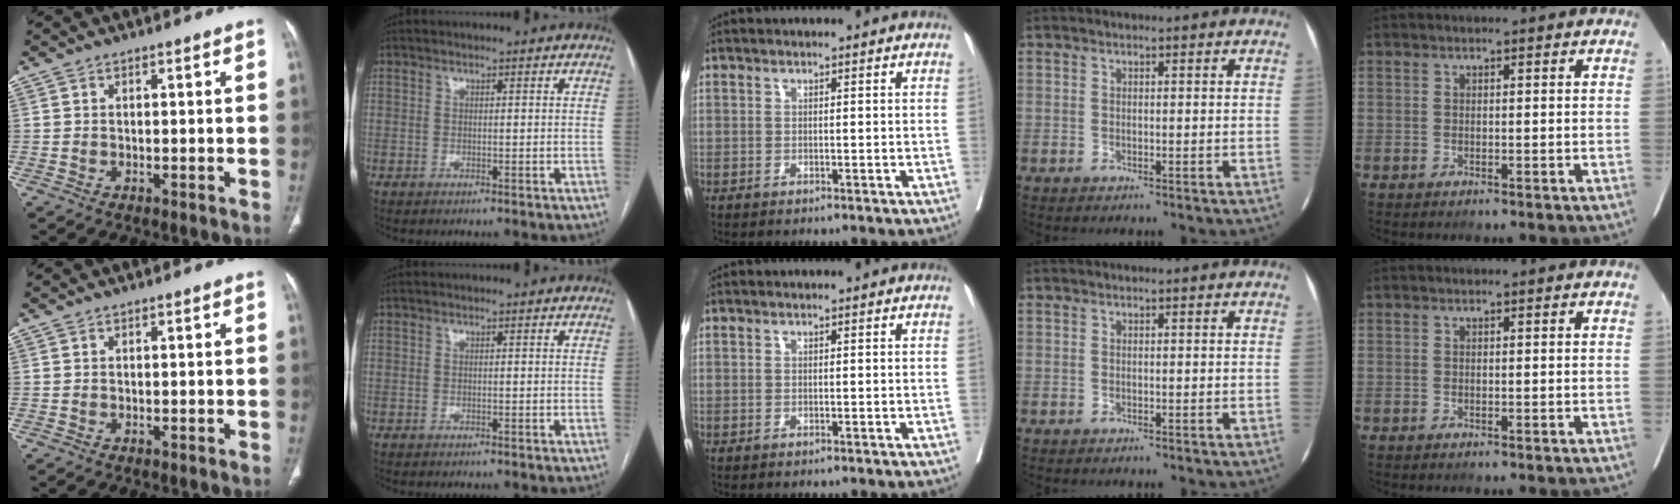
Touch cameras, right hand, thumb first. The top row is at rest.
{}